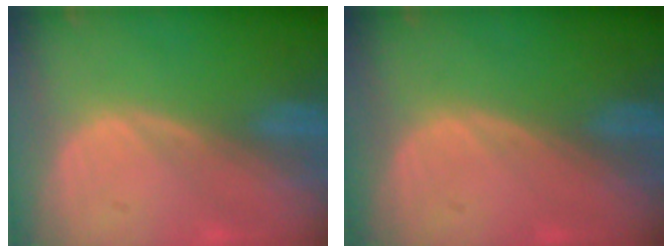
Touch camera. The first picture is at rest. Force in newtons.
{"total": 0.0}